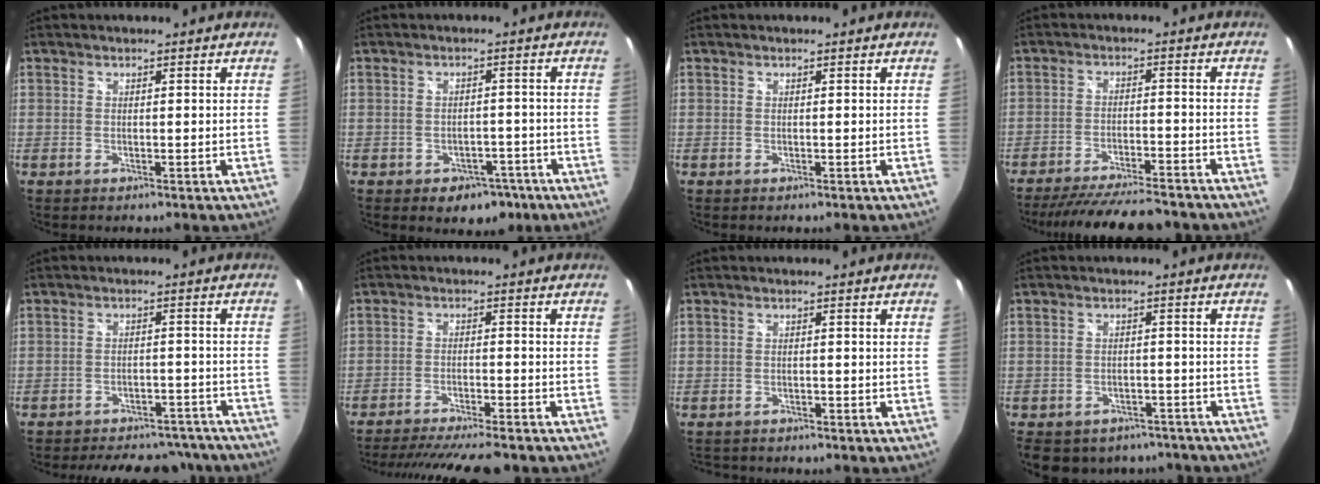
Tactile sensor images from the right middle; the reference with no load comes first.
{"total": 6.5, "force": [-3.8, 4.6, 2.5], "torque": [-0.051, 0.007, -0.036]}
{"total": 0.0}
{"total": 16.9, "force": [-14.9, 3.0, 7.5], "torque": [-0.149, -0.018, -0.221]}
{"total": 18.8, "force": [-16.4, 6.9, 6.1], "torque": [-0.130, 0.025, -0.195]}
{"total": 15.8, "force": [-13.9, 1.7, 7.5], "torque": [-0.148, -0.024, -0.210]}
{"total": 3.0, "force": [-2.7, 1.0, 0.7], "torque": [-0.020, -0.010, -0.044]}
{"total": 14.6, "force": [-11.2, 7.7, 5.4], "torque": [-0.125, 0.002, -0.144]}